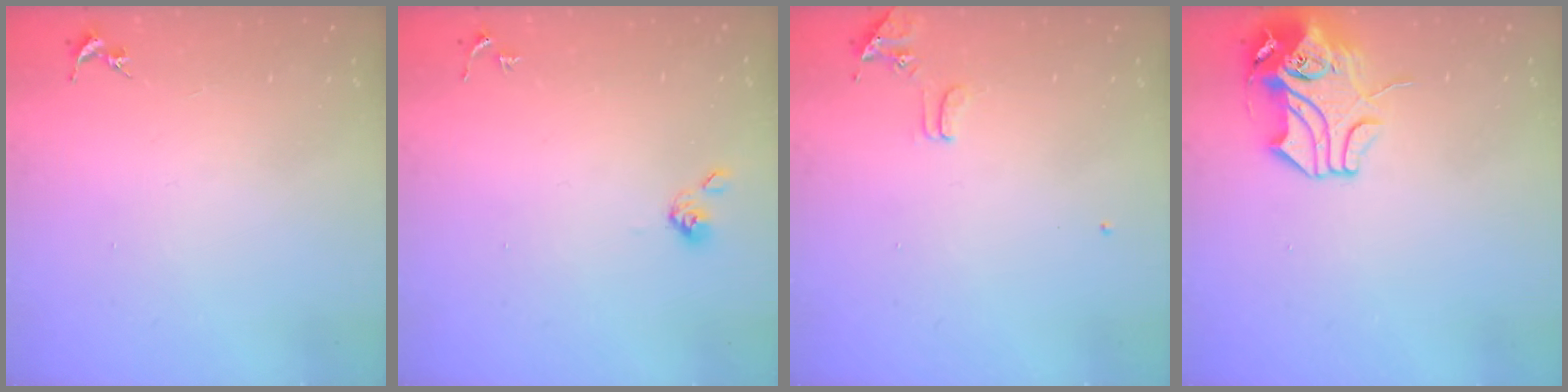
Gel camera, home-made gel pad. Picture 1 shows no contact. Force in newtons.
{"total": 4.0, "press": 3.9, "slide": 0.8}
{"total": 8.0, "press": 7.9, "slide": 0.7}
{"total": 10.3, "press": 10.2, "slide": 1.7}